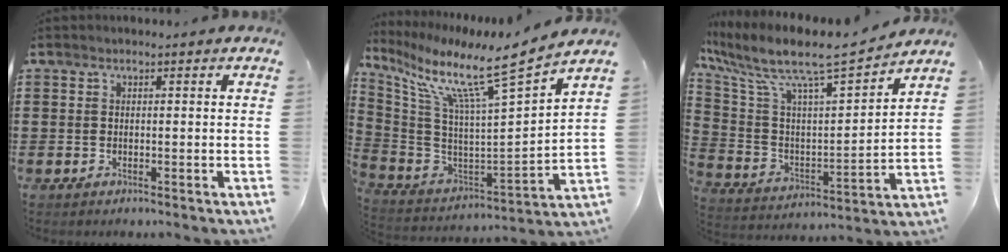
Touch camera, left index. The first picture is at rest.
{"total": 11.0, "force": [8.0, 0.3, 7.6], "torque": [-0.166, -0.062, 0.118]}
{"total": 8.8, "force": [7.2, 1.1, 5.0], "torque": [-0.130, -0.059, 0.113]}